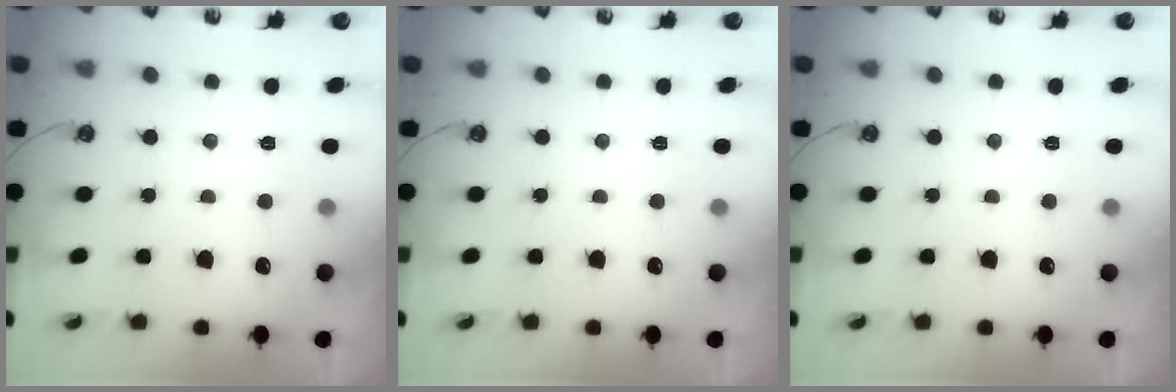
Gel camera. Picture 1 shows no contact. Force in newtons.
{"total": 0.0}
{"total": 0.0}